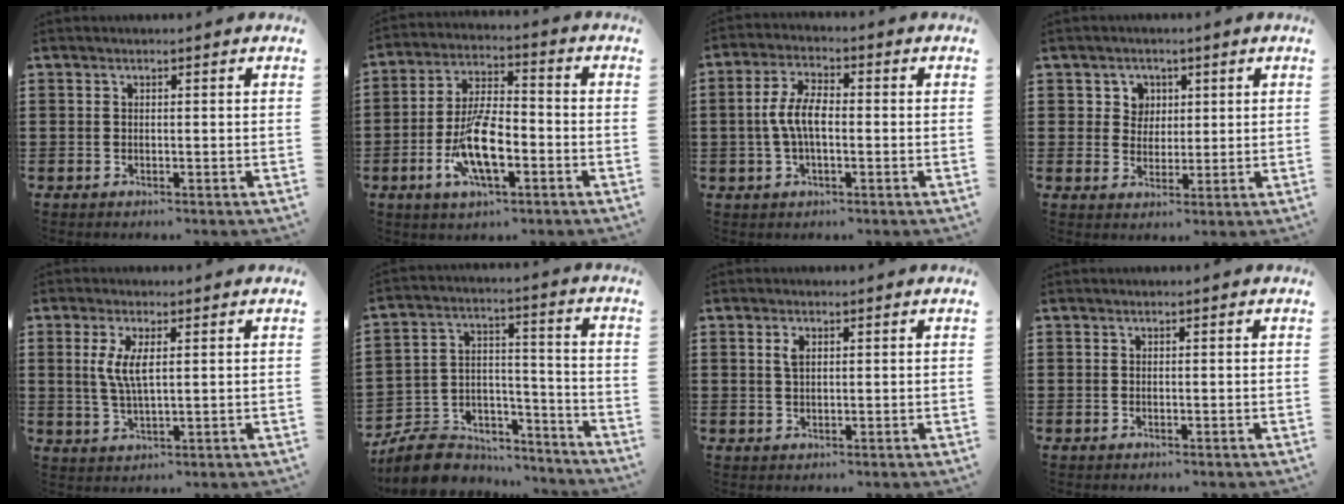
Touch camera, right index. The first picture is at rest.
{"total": 10.9, "force": [-3.6, 4.1, 9.4], "torque": [-0.197, -0.006, -0.065]}
{"total": 6.2, "force": [-0.6, 2.7, 5.6], "torque": [-0.127, -0.001, -0.019]}
{"total": 3.8, "force": [1.4, 3.5, 0.5], "torque": [-0.021, 0.010, 0.022]}
{"total": 5.0, "force": [1.2, 1.7, 4.6], "torque": [-0.101, 0.003, 0.016]}
{"total": 8.2, "force": [-6.9, 4.1, 1.5], "torque": [-0.041, 0.020, -0.131]}
{"total": 2.0, "force": [0.7, 1.0, 1.6], "torque": [-0.036, 0.005, 0.012]}
{"total": 0.0}